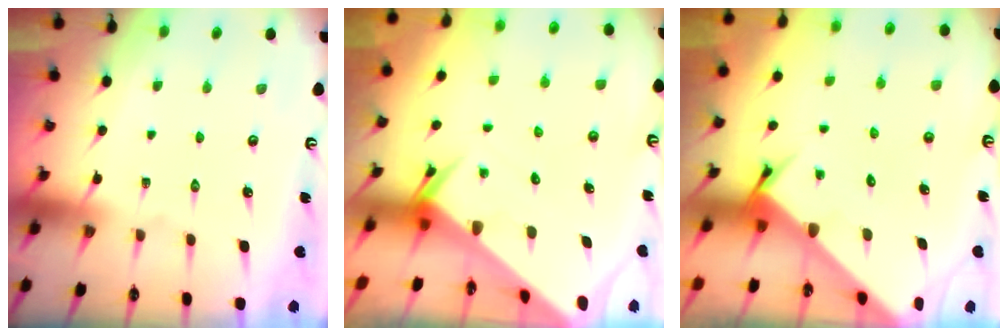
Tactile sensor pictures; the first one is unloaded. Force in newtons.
{"total": 3.9, "press": 3.9, "slide": 0.2}
{"total": 3.4, "press": 3.4, "slide": 0.2}